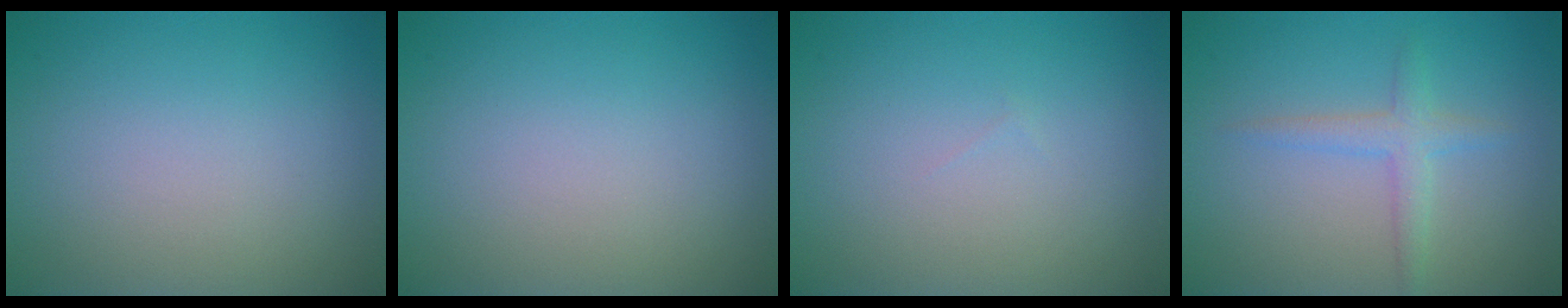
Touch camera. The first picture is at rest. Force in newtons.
{"total": 0.0}
{"total": 0.0}
{"total": 2.0, "press": 2.0, "slide": 0.1}